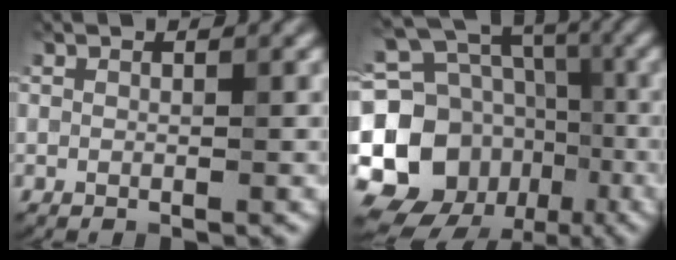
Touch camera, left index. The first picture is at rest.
{"total": 15.9, "force": [-4.5, 13.4, 7.2], "torque": [-0.161, 0.009, -0.086]}